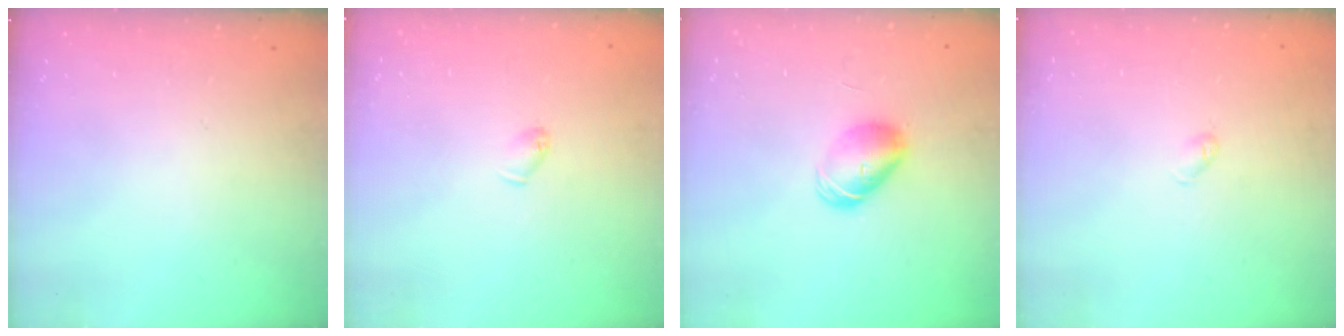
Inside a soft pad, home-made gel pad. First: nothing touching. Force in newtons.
{"total": 3.8, "press": 3.7, "slide": 0.7}
{"total": 8.2, "press": 8.1, "slide": 0.9}
{"total": 2.9, "press": 2.8, "slide": 0.5}